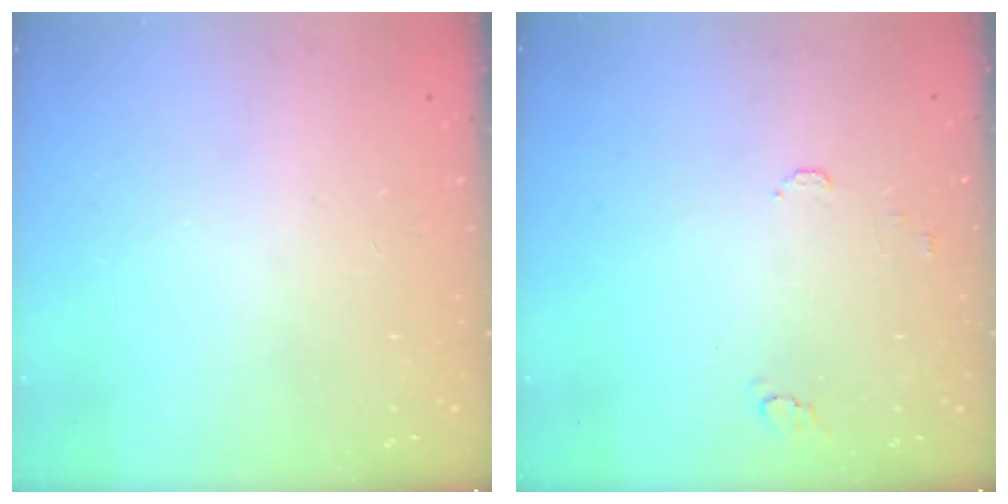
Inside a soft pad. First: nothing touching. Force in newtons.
{"total": 5.2, "press": 5.2, "slide": 0.4}